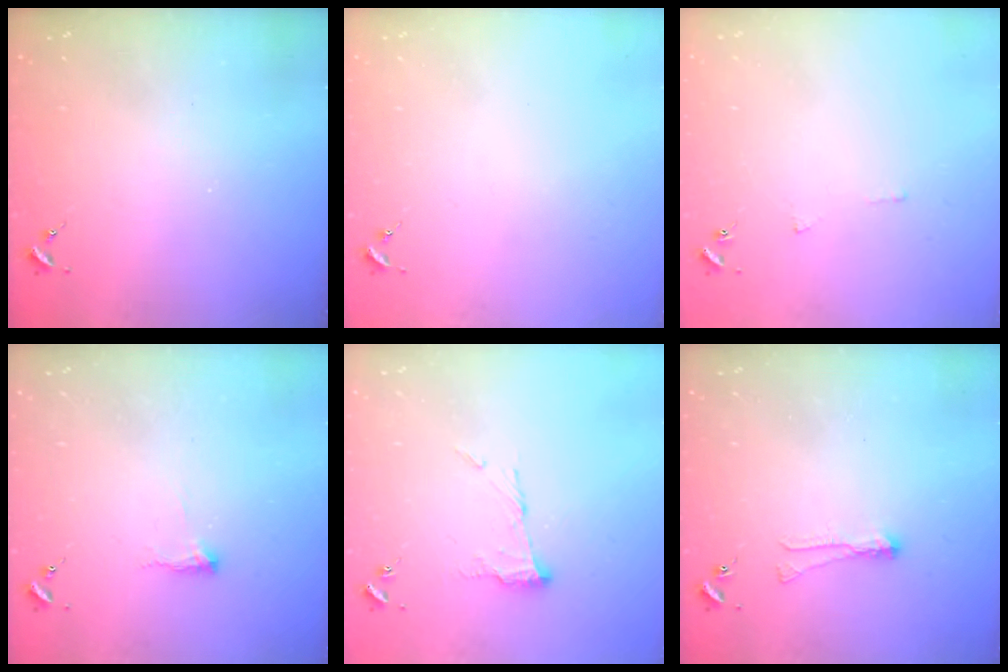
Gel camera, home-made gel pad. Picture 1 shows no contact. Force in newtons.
{"total": 0.0}
{"total": 3.3, "press": 3.2, "slide": 0.7}
{"total": 5.5, "press": 5.4, "slide": 0.9}
{"total": 10.7, "press": 10.7, "slide": 0.3}
{"total": 4.2, "press": 4.2, "slide": 0.6}